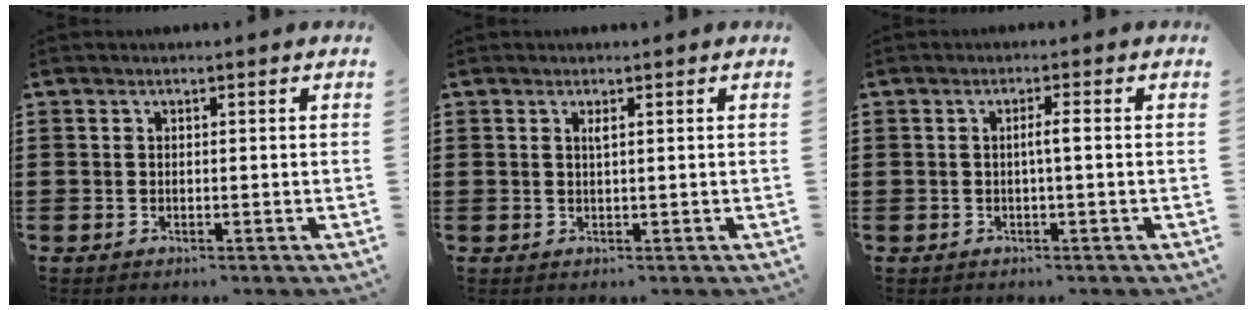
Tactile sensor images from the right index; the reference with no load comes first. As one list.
[{"total": 0.7, "force": [0.3, 0.0, 0.6], "torque": [-0.013, -0.002, 0.006]}, {"total": 1.7, "force": [-0.2, -0.1, 1.7], "torque": [-0.032, -0.001, -0.006]}]